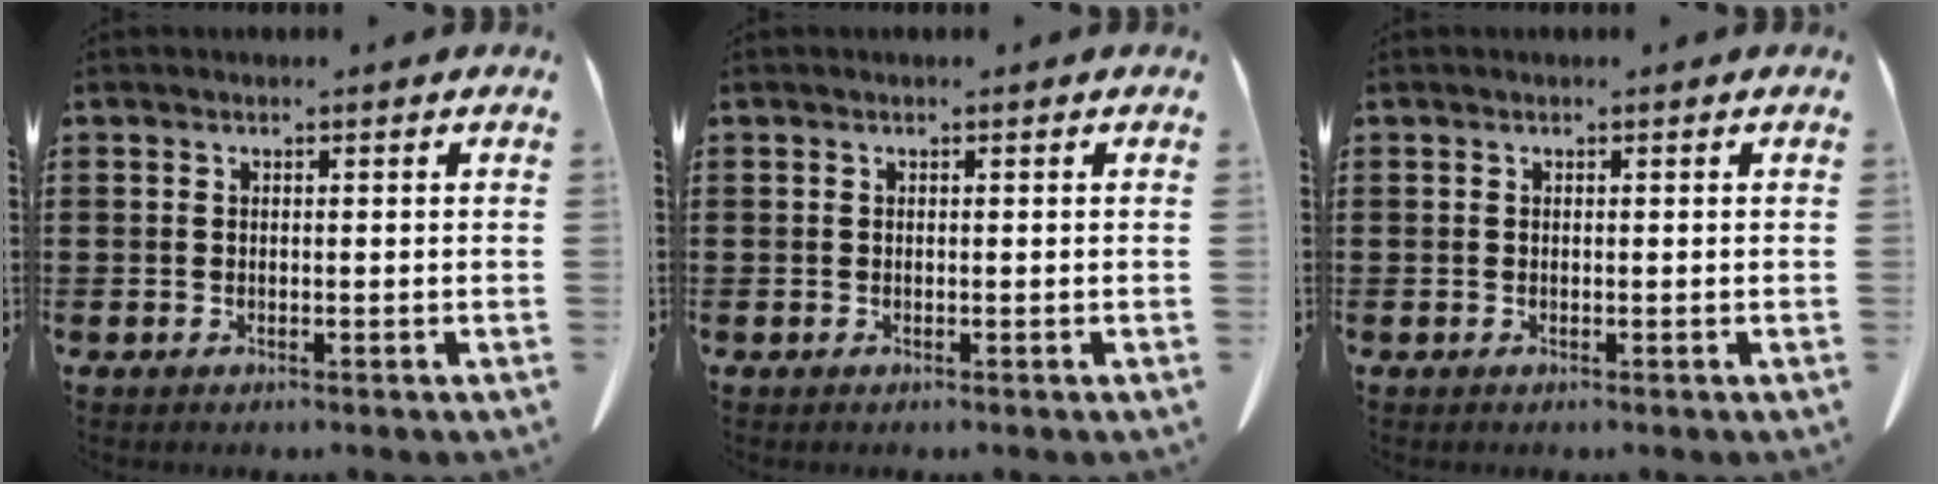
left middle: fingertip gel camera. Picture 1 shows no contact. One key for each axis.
{"total": 0.0}
{"total": 0.0}